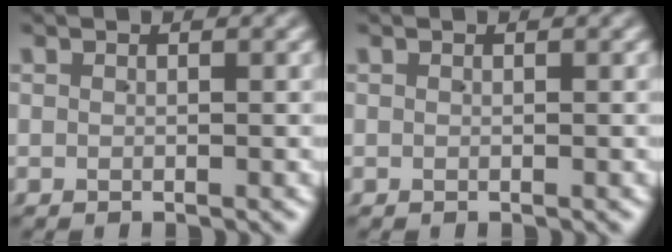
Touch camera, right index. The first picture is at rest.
{"total": 0.0}